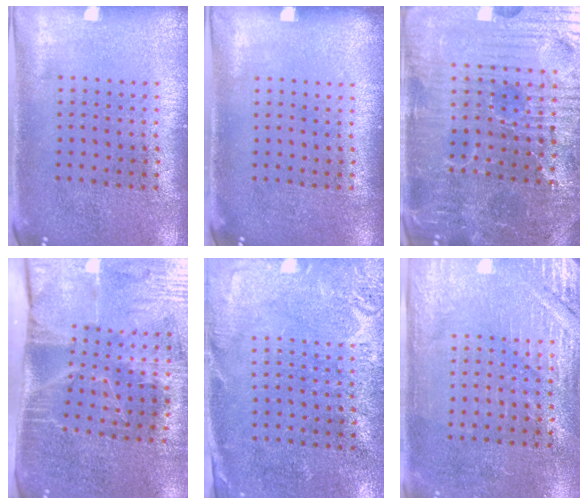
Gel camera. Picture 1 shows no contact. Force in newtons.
{"total": 0.0}
{"total": 5.3, "press": 5.1, "slide": 1.3}
{"total": 4.3, "press": 3.6, "slide": 2.4}
{"total": 2.6, "press": 2.4, "slide": 1.1}
{"total": 2.8, "press": 2.7, "slide": 0.8}